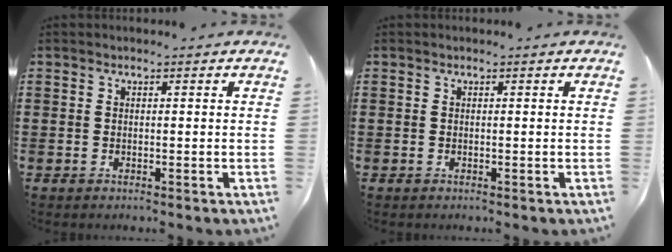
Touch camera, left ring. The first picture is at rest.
{"total": 0.0}